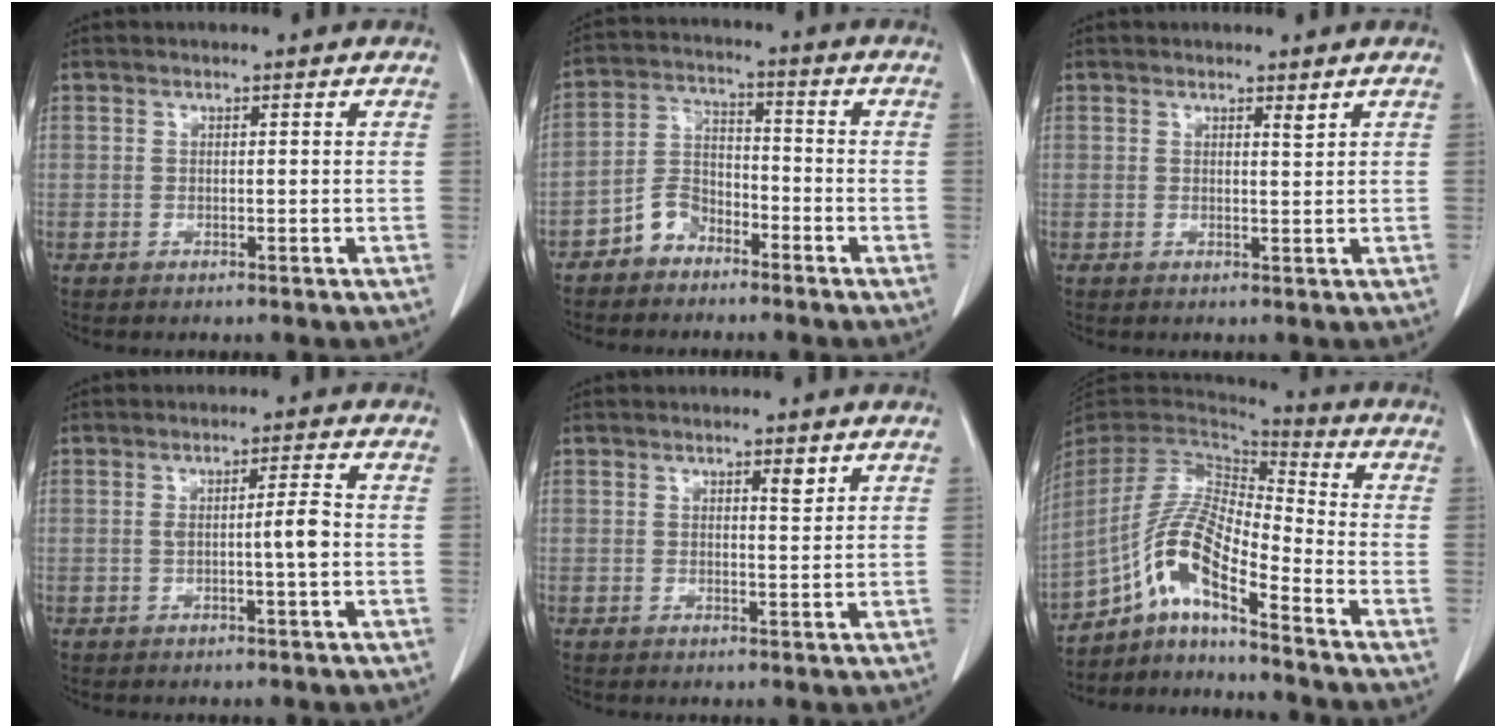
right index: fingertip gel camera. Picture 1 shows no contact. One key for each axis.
{"total": 5.6, "fx": -3.9, "fy": 3.5, "fz": 2.1, "tx": -0.045, "ty": 0.013, "tz": -0.077}
{"total": 1.0, "fx": 0.8, "fy": 0.0, "fz": 0.6, "tx": -0.009, "ty": -0.008, "tz": 0.012}
{"total": 3.5, "fx": -0.4, "fy": -0.1, "fz": 3.4, "tx": -0.058, "ty": 0.001, "tz": -0.006}
{"total": 2.0, "fx": 1.2, "fy": 0.4, "fz": 1.5, "tx": -0.023, "ty": -0.005, "tz": 0.018}
{"total": 11.6, "fx": -6.9, "fy": 1.6, "fz": 9.2, "tx": -0.194, "ty": 0.013, "tz": -0.133}